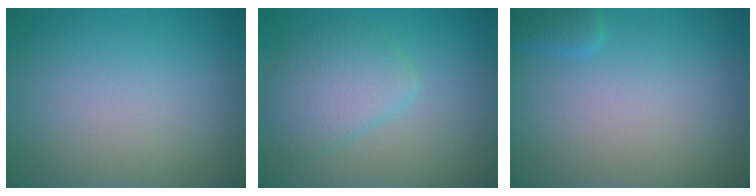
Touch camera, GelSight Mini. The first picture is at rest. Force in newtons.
{"total": 3.7, "press": 3.7, "slide": 0.1}
{"total": 1.2, "press": 1.2, "slide": 0.1}